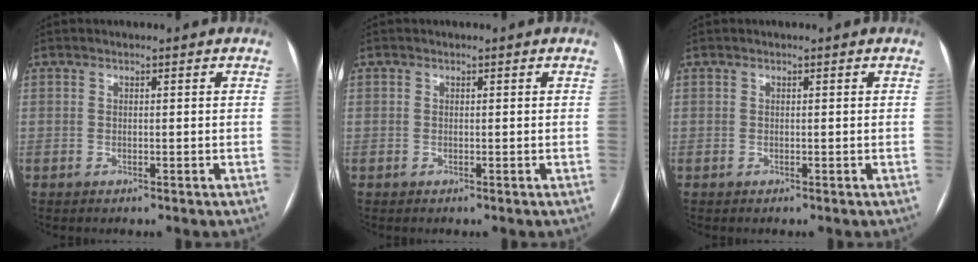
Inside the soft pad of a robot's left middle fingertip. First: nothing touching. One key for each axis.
{"total": 0.0}
{"total": 0.0}